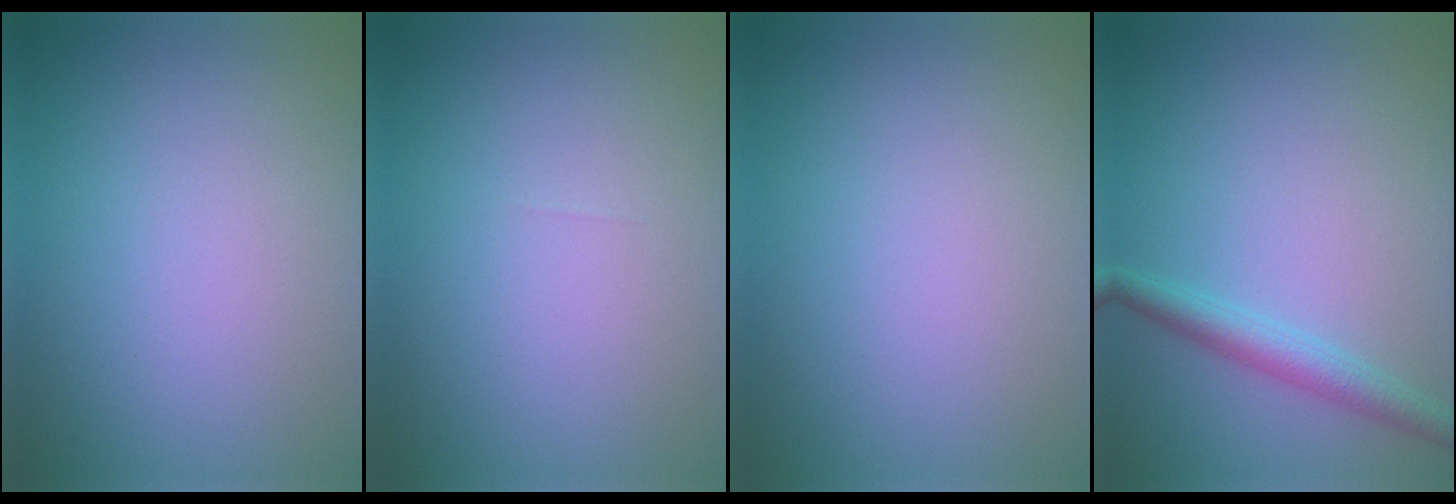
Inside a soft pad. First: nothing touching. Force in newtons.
{"total": 0.0}
{"total": 0.0}
{"total": 2.8, "press": 2.8, "slide": 0.1}